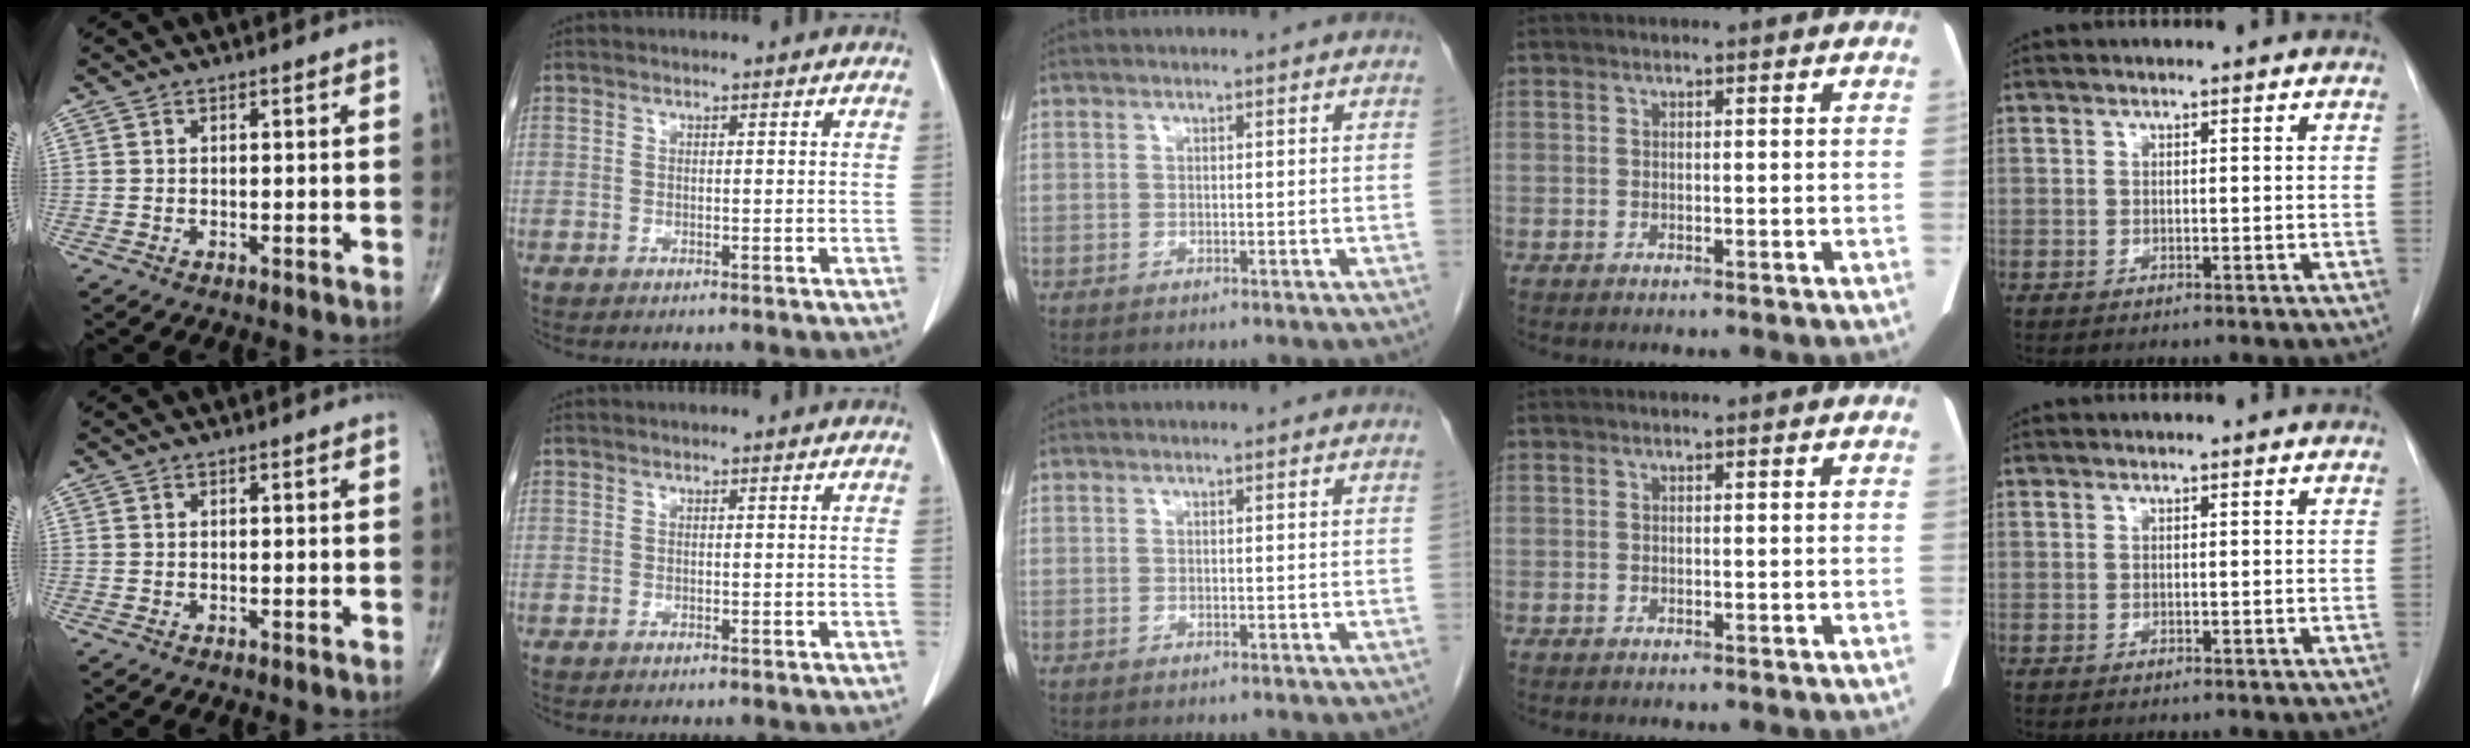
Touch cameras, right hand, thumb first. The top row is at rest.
{}